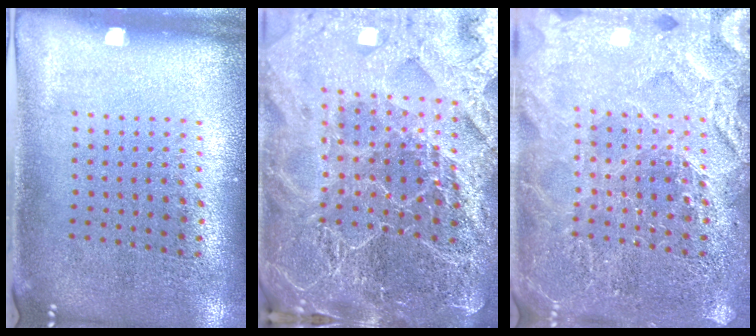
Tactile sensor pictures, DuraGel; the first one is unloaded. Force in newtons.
{"total": 6.2, "press": 5.4, "slide": 3.1}
{"total": 3.6, "press": 3.6, "slide": 0.6}